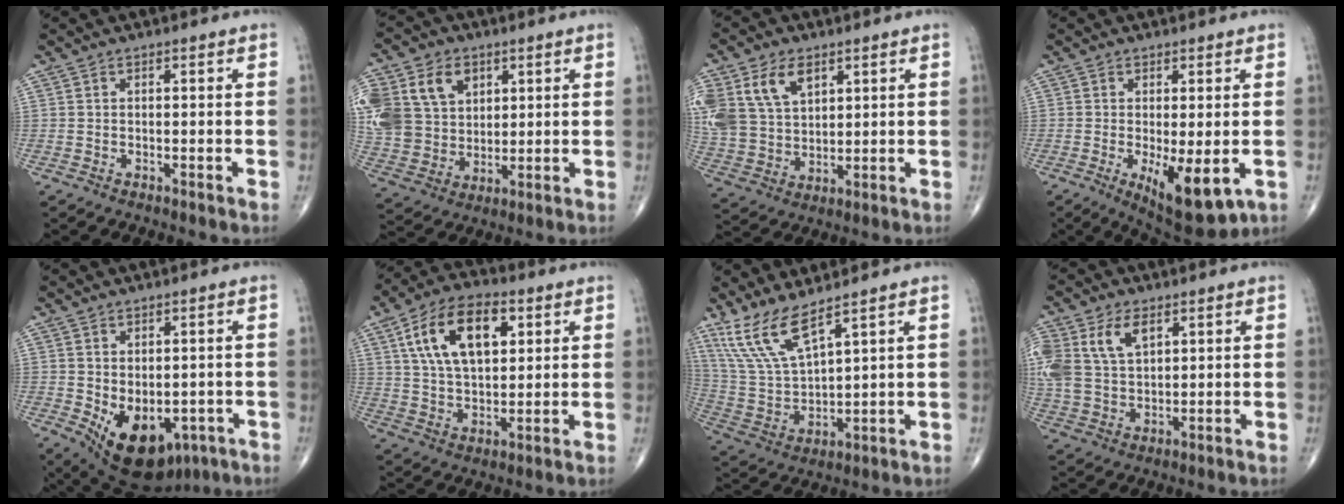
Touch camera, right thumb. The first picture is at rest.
{"total": 22.2, "force": [7.0, 17.3, 12.0], "torque": [-0.277, 0.031, 0.150]}
{"total": 16.5, "force": [7.0, 11.4, 9.7], "torque": [-0.208, -0.004, 0.144]}
{"total": 10.3, "force": [-2.7, 3.7, 9.2], "torque": [-0.133, -0.024, -0.029]}
{"total": 13.2, "force": [-4.1, 8.4, 9.3], "torque": [-0.121, -0.005, -0.038]}
{"total": 16.0, "force": [5.5, 8.7, 12.2], "torque": [-0.196, -0.003, 0.098]}
{"total": 11.3, "force": [8.2, 2.9, 7.3], "torque": [-0.152, -0.045, 0.184]}
{"total": 13.5, "force": [5.1, 8.7, 9.0], "torque": [-0.205, -0.004, 0.105]}